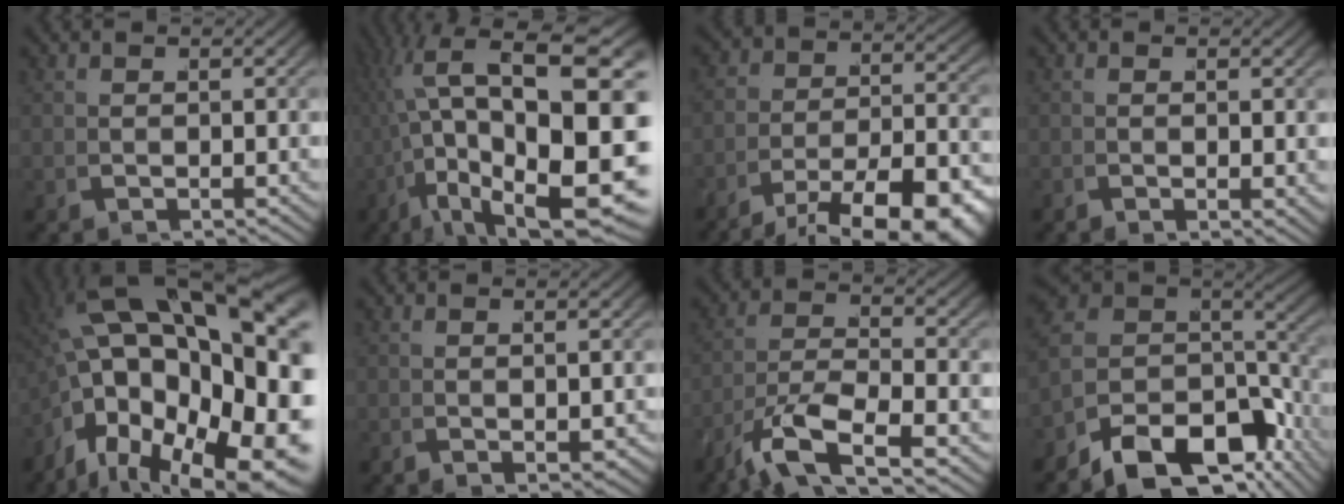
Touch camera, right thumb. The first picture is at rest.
{"total": 19.4, "force": [-1.0, 11.2, 15.8], "torque": [-0.282, -0.086, 0.029]}
{"total": 8.9, "force": [-5.1, 4.4, 5.8], "torque": [-0.050, -0.022, -0.077]}
{"total": 1.0, "force": [-0.3, 0.3, 1.0], "torque": [-0.012, 0.001, -0.010]}
{"total": 23.5, "force": [-0.9, 14.8, 18.3], "torque": [-0.326, -0.071, 0.018]}
{"total": 1.4, "force": [-0.4, 0.6, 1.2], "torque": [-0.019, 0.006, -0.007]}
{"total": 7.4, "force": [-2.9, 3.8, 5.6], "torque": [-0.118, -0.023, -0.046]}
{"total": 12.7, "force": [-2.9, 7.6, 9.7], "torque": [-0.175, -0.023, -0.035]}